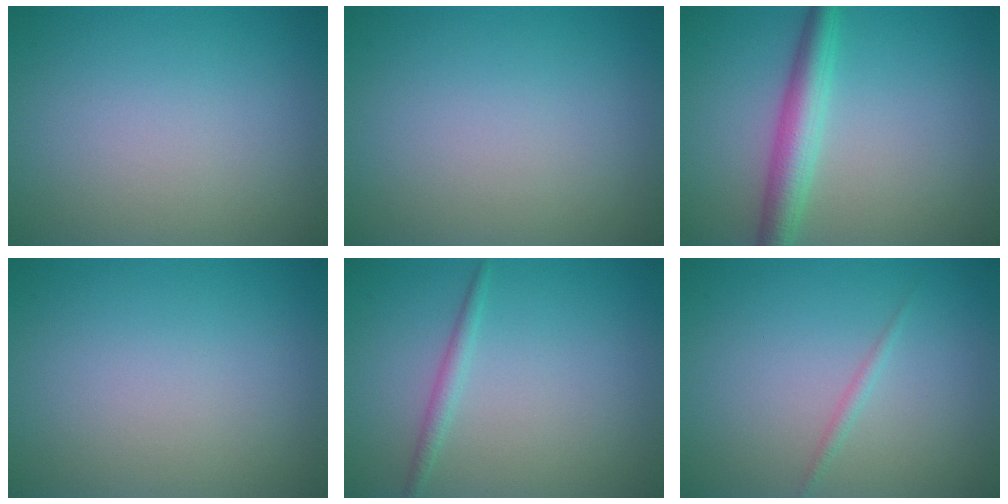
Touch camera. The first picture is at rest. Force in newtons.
{"total": 0.0}
{"total": 4.0, "press": 4.0, "slide": 0.1}
{"total": 0.0}
{"total": 1.3, "press": 1.3, "slide": 0.0}
{"total": 0.8, "press": 0.8, "slide": 0.1}